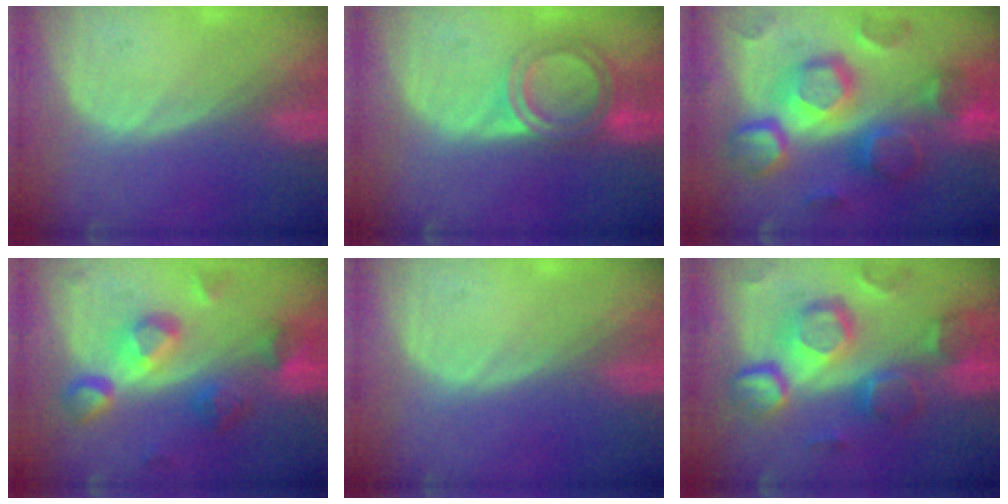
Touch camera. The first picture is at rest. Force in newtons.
{"total": 6.1, "press": 5.2, "slide": 3.2}
{"total": 12.3, "press": 12.2, "slide": 1.2}
{"total": 8.3, "press": 8.1, "slide": 1.7}
{"total": 0.0}
{"total": 12.1, "press": 10.5, "slide": 6.0}